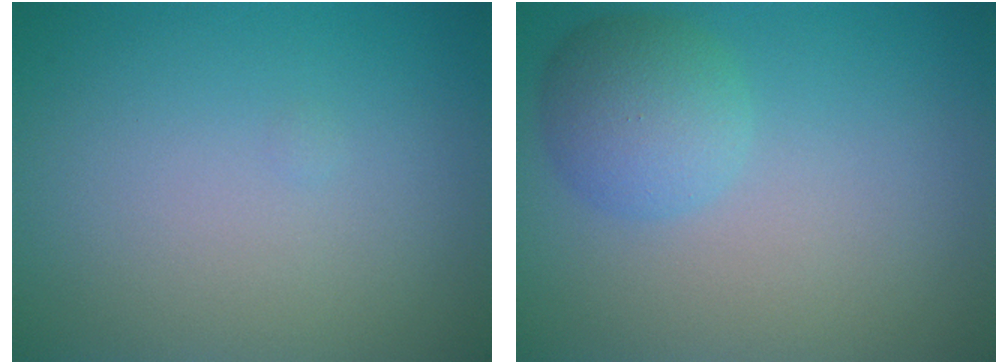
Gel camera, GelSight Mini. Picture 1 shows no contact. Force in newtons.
{"total": 3.6, "press": 3.6, "slide": 0.1}